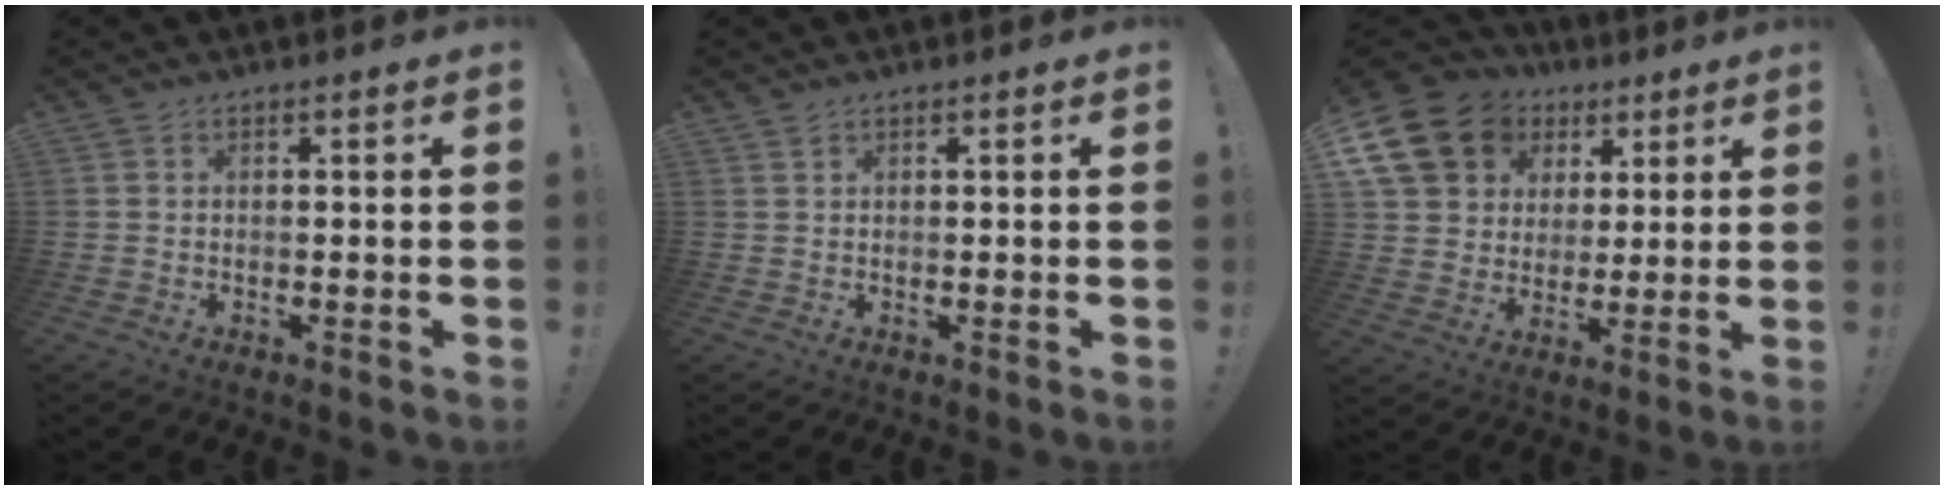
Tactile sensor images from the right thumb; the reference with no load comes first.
{"total": 0.9, "force": [0.8, 0.4, 0.3], "torque": [-0.005, -0.001, 0.015]}
{"total": 16.6, "force": [7.7, 12.9, 6.9], "torque": [-0.112, -0.035, 0.165]}